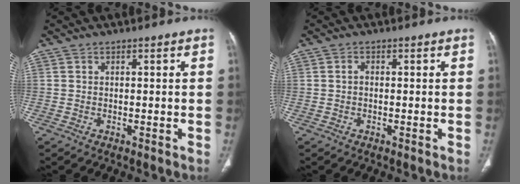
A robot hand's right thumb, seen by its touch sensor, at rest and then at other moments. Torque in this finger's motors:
{"motor_torque": [-0.54, 0.23, -0.29, 0.22, 0.07]}